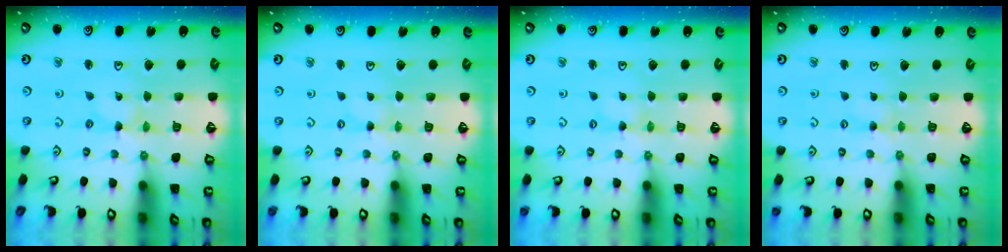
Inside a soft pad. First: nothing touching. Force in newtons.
{"total": 0.0}
{"total": 0.0}
{"total": 1.7, "press": 1.6, "slide": 0.3}